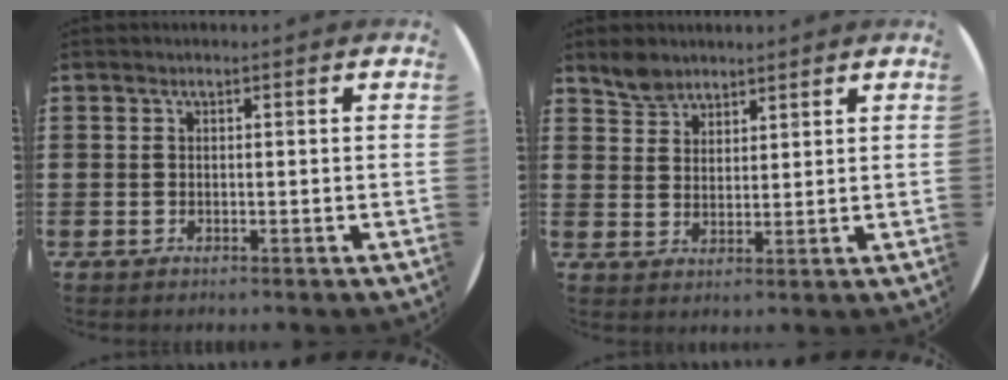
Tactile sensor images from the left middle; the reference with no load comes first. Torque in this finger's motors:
{"motor_torque": [0.35, -0.21, 0.03, 0.02]}